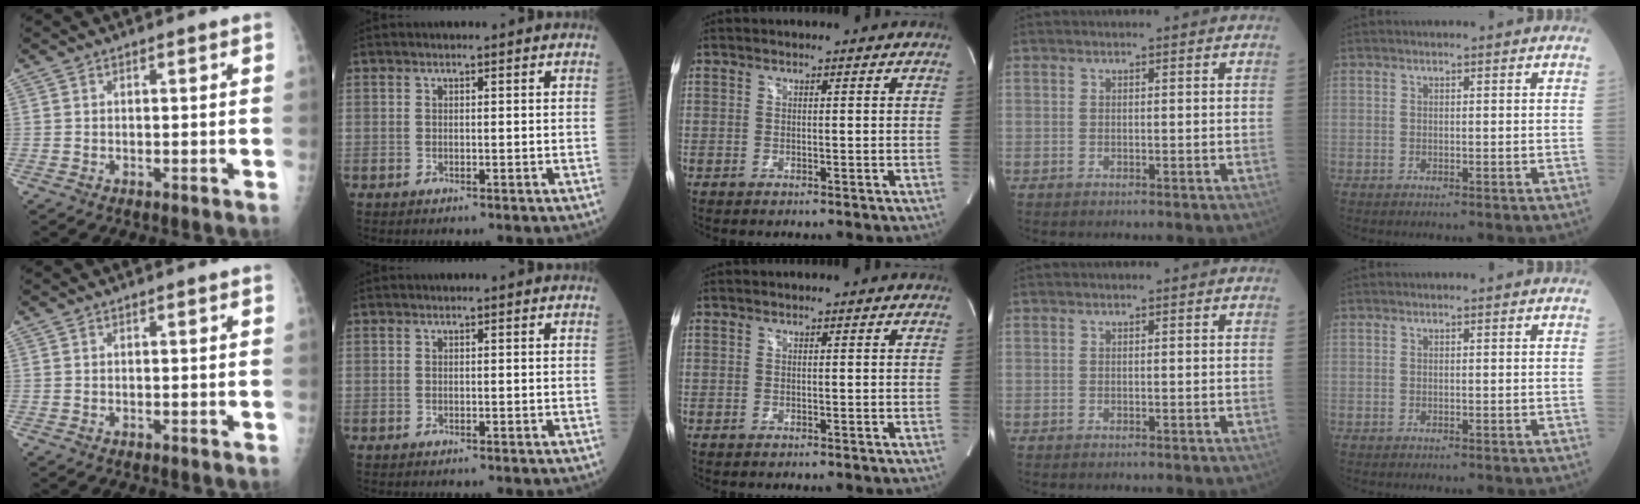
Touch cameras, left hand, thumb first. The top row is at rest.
{}